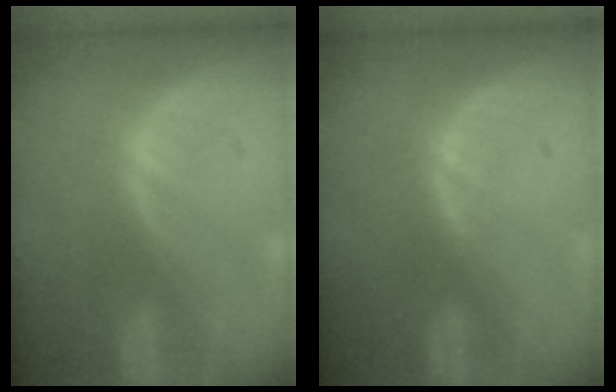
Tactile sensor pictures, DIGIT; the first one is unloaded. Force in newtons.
{"total": 0.7, "press": 0.5, "slide": 0.5}